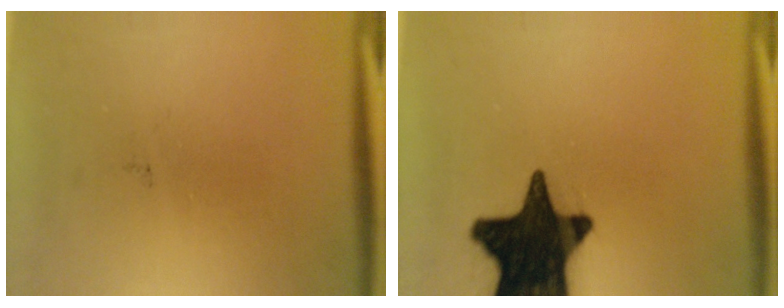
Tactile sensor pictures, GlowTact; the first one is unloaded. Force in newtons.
{"total": 19.9}